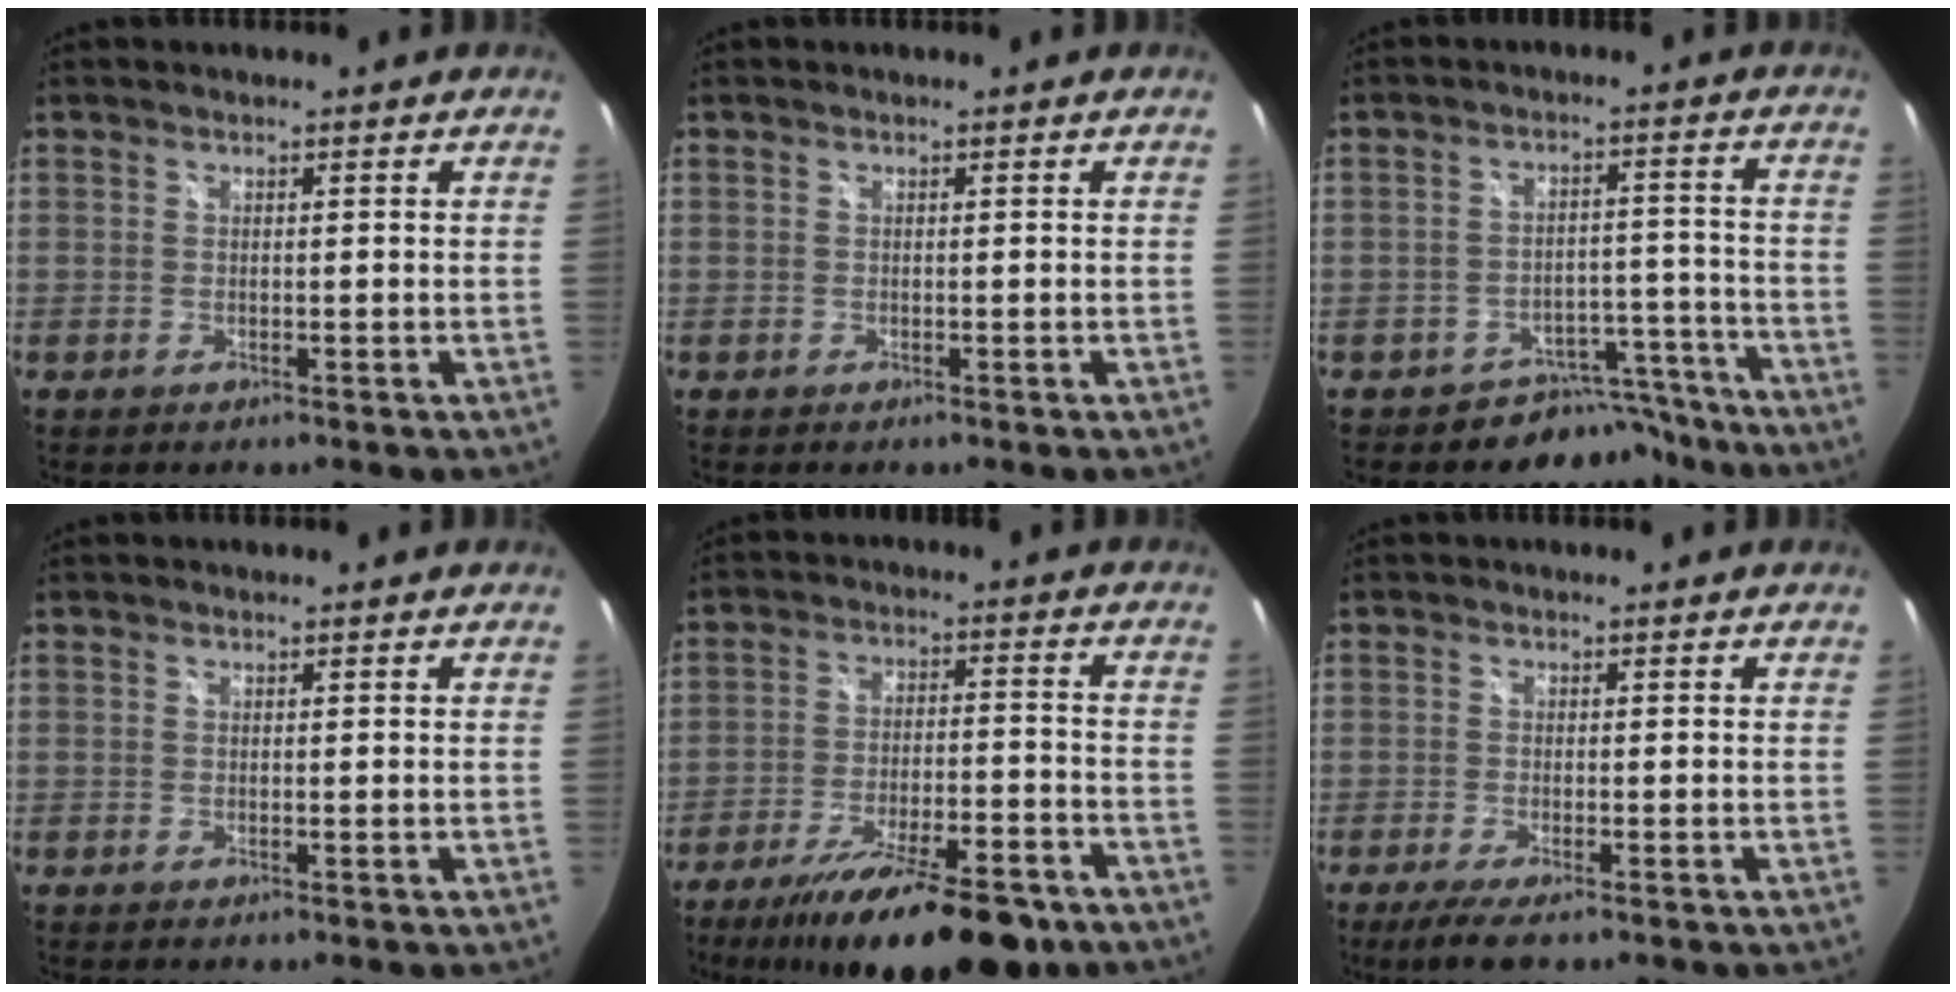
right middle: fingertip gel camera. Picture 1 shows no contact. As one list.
[{"total": 0.0}, {"total": 8.1, "force": [-7.0, 4.2, 0.2], "torque": [0.000, 0.036, -0.089]}, {"total": 0.0}, {"total": 20.0, "force": [-14.9, 5.5, 12.2], "torque": [-0.211, -0.033, -0.222]}, {"total": 4.5, "force": [-3.0, 0.6, 3.2], "torque": [-0.070, -0.020, -0.054]}]